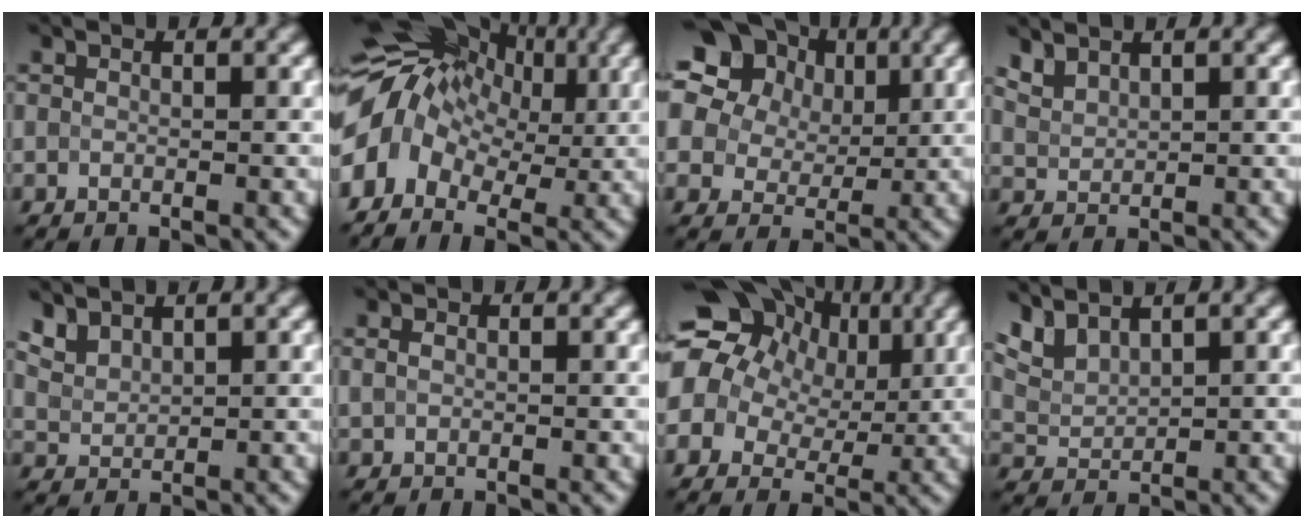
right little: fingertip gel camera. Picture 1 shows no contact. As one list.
[{"total": 8.8, "force": [1.2, 6.5, 5.9], "torque": [-0.101, 0.013, 0.008]}, {"total": 22.3, "force": [11.7, 16.1, 10.1], "torque": [-0.253, 0.070, 0.192]}, {"total": 2.1, "force": [1.8, 0.8, 0.7], "torque": [-0.019, 0.006, 0.043]}, {"total": 2.8, "force": [2.3, 1.2, 0.9], "torque": [-0.028, 0.003, 0.057]}, {"total": 0.9, "force": [0.2, 0.7, 0.5], "torque": [-0.011, 0.000, 0.005]}, {"total": 13.7, "force": [5.1, 10.5, 7.3], "torque": [-0.162, 0.043, 0.080]}, {"total": 3.4, "force": [2.8, 1.2, 1.5], "torque": [-0.042, 0.004, 0.063]}]